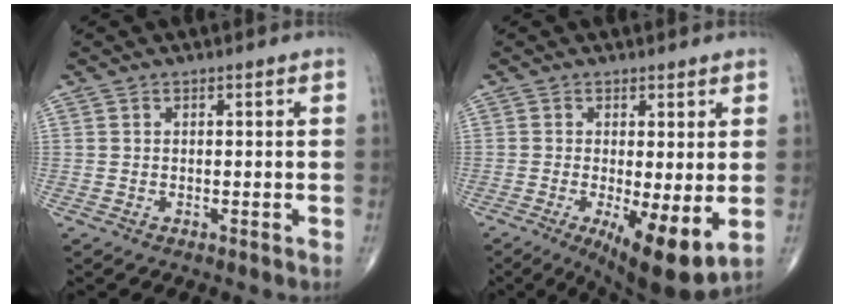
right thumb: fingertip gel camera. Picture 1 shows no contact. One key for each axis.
{"total": 10.5, "fx": -2.1, "fy": 3.0, "fz": 9.8, "tx": -0.151, "ty": -0.028, "tz": -0.028}